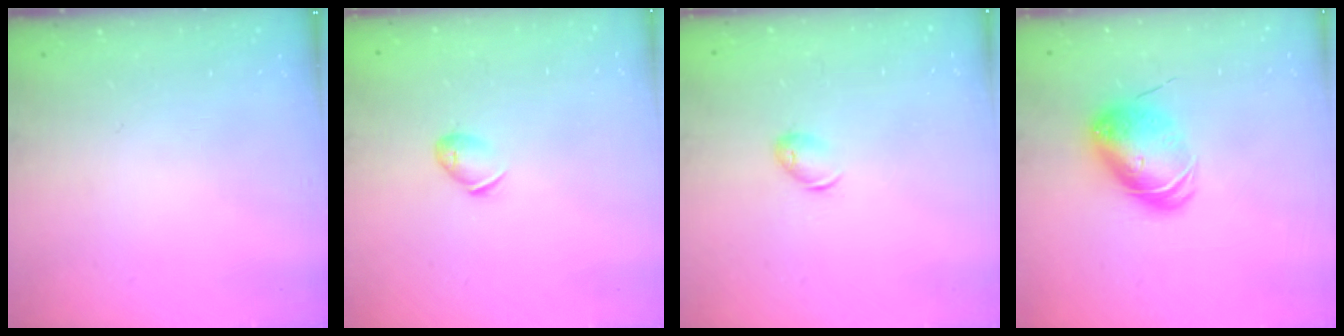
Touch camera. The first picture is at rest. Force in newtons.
{"total": 6.5, "press": 6.4, "slide": 0.9}
{"total": 8.1, "press": 8.0, "slide": 1.0}
{"total": 8.3, "press": 8.2, "slide": 1.3}